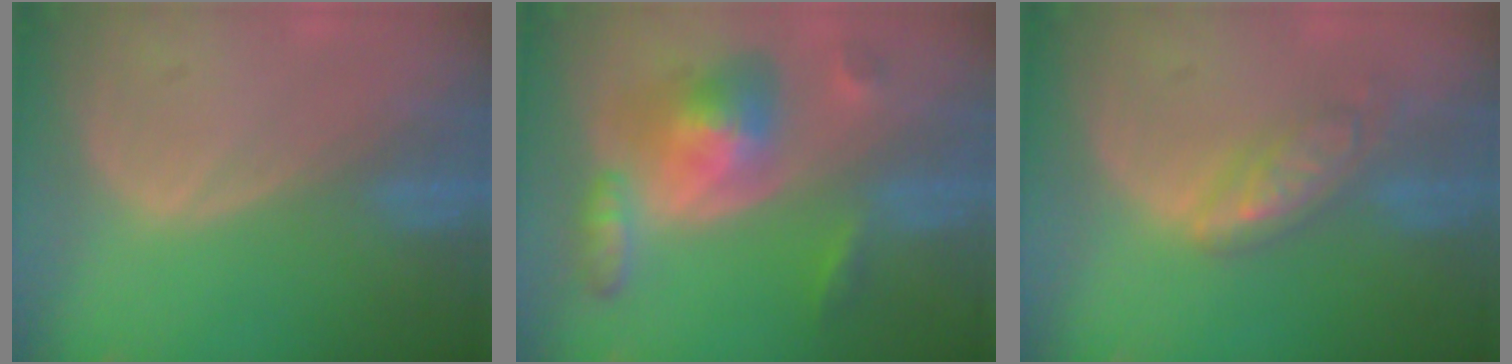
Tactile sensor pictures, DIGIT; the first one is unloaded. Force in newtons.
{"total": 8.3, "press": 8.2, "slide": 0.6}
{"total": 5.9, "press": 5.2, "slide": 2.9}